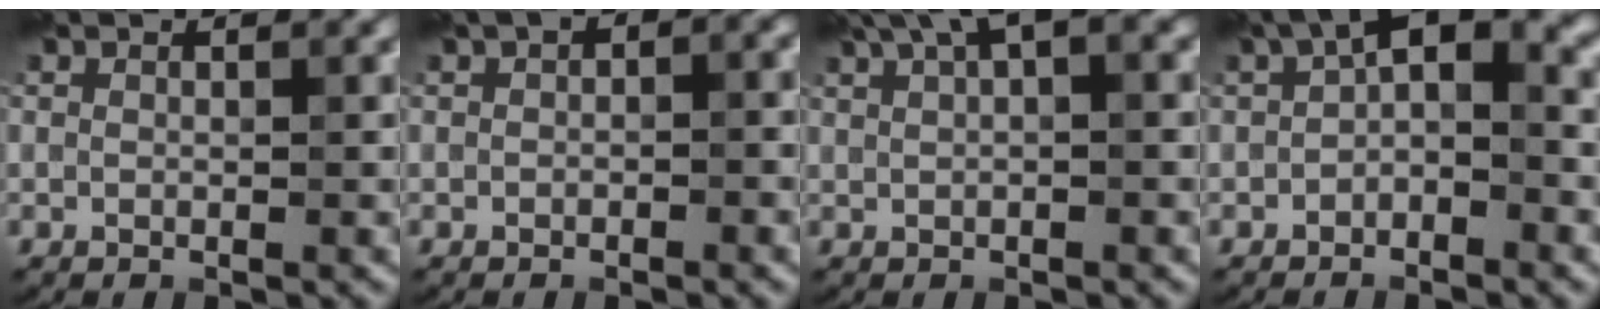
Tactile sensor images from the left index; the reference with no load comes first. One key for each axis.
{"total": 2.4, "fx": 0.2, "fy": 1.4, "fz": 1.9, "tx": -0.018, "ty": 0.009, "tz": 0.002}
{"total": 4.9, "fx": 2.7, "fy": 1.5, "fz": 3.8, "tx": -0.068, "ty": 0.020, "tz": 0.048}
{"total": 4.3, "fx": -0.3, "fy": 1.9, "fz": 3.9, "tx": -0.054, "ty": 0.021, "tz": -0.017}